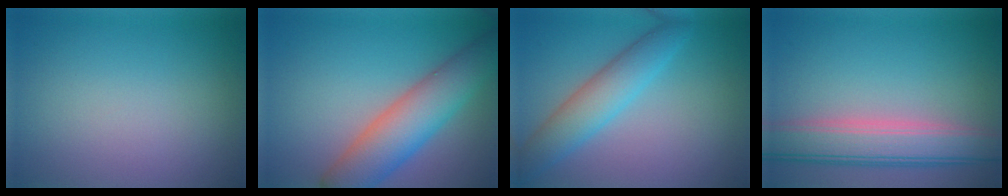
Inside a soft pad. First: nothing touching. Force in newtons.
{"total": 7.2, "press": 7.2, "slide": 0.1}
{"total": 4.6, "press": 4.6, "slide": 0.1}
{"total": 6.3, "press": 6.3, "slide": 0.4}